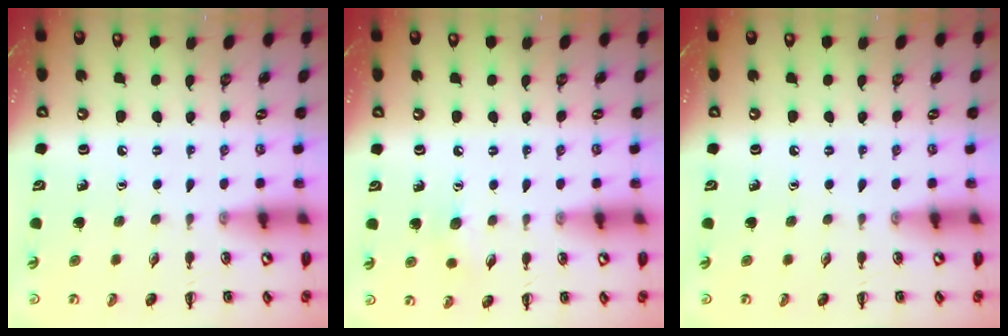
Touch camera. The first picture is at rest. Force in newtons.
{"total": 5.9, "press": 5.7, "slide": 1.5}
{"total": 0.0}